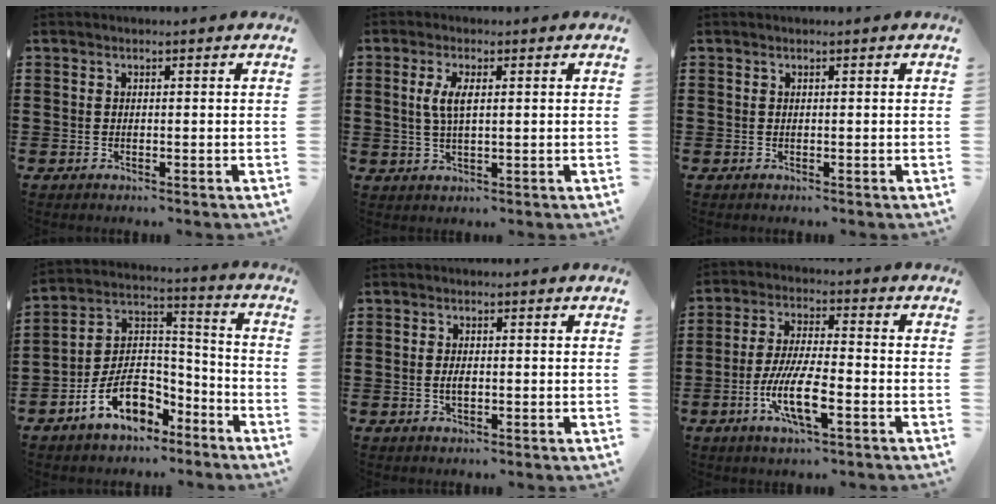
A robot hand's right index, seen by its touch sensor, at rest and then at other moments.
{"total": 3.7, "force": [0.8, 0.9, 3.4], "torque": [-0.076, 0.004, 0.010]}
{"total": 0.0}
{"total": 10.6, "force": [-6.2, 6.6, 5.4], "torque": [-0.121, 0.017, -0.116]}
{"total": 1.7, "force": [-0.2, 0.7, 1.6], "torque": [-0.029, 0.003, -0.005]}
{"total": 9.3, "force": [-3.8, 2.3, 8.2], "torque": [-0.179, -0.013, -0.075]}